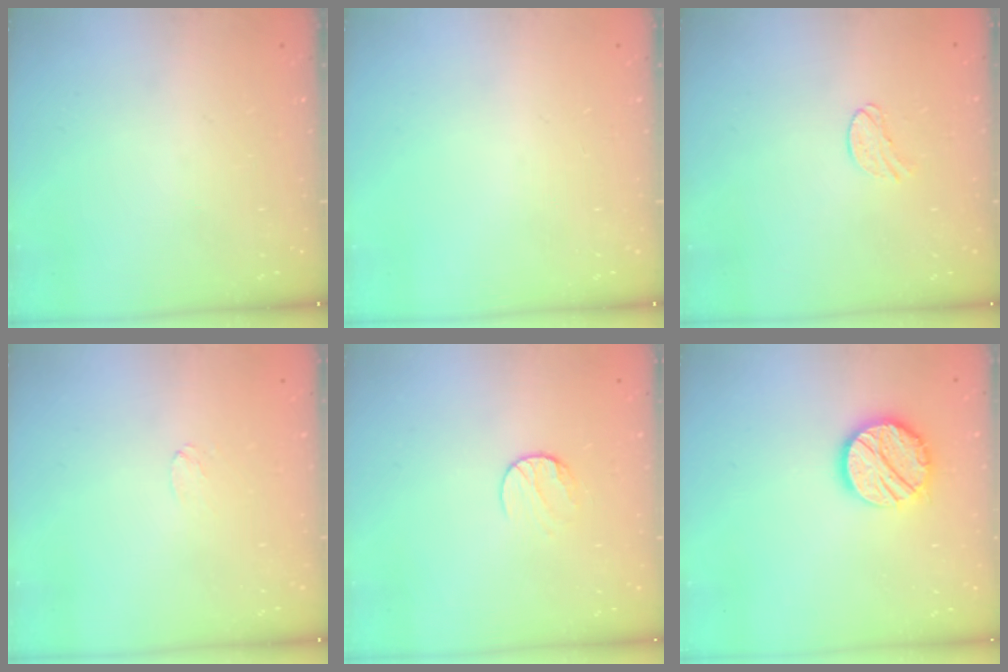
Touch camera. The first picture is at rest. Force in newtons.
{"total": 0.0}
{"total": 5.6, "press": 5.6, "slide": 0.5}
{"total": 2.9, "press": 2.9, "slide": 0.3}
{"total": 6.7, "press": 6.7, "slide": 0.5}
{"total": 13.3, "press": 13.3, "slide": 0.8}